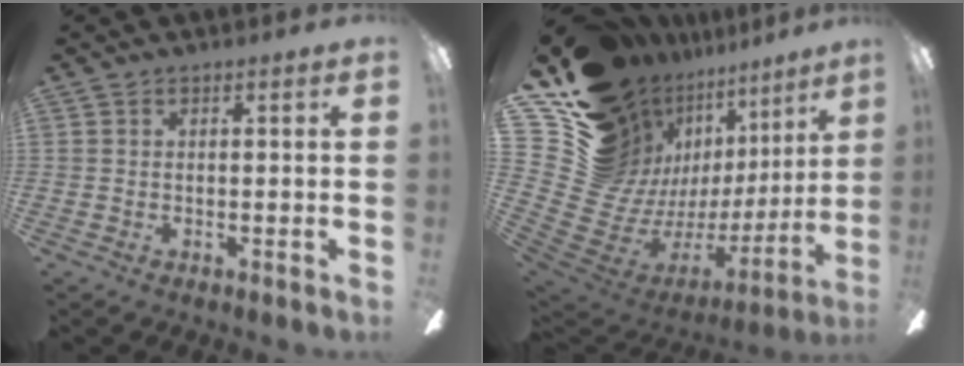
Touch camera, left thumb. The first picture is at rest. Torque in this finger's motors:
{"motor_torque": [2.99, 2.02, 1.41, -1.36, 0.19]}